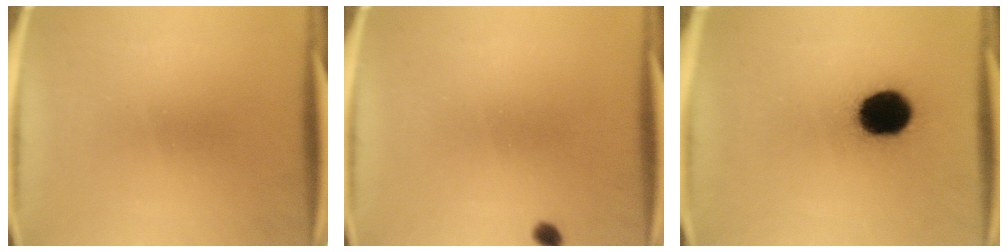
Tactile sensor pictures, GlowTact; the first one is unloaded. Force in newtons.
{"total": 1.3}
{"total": 14.4}